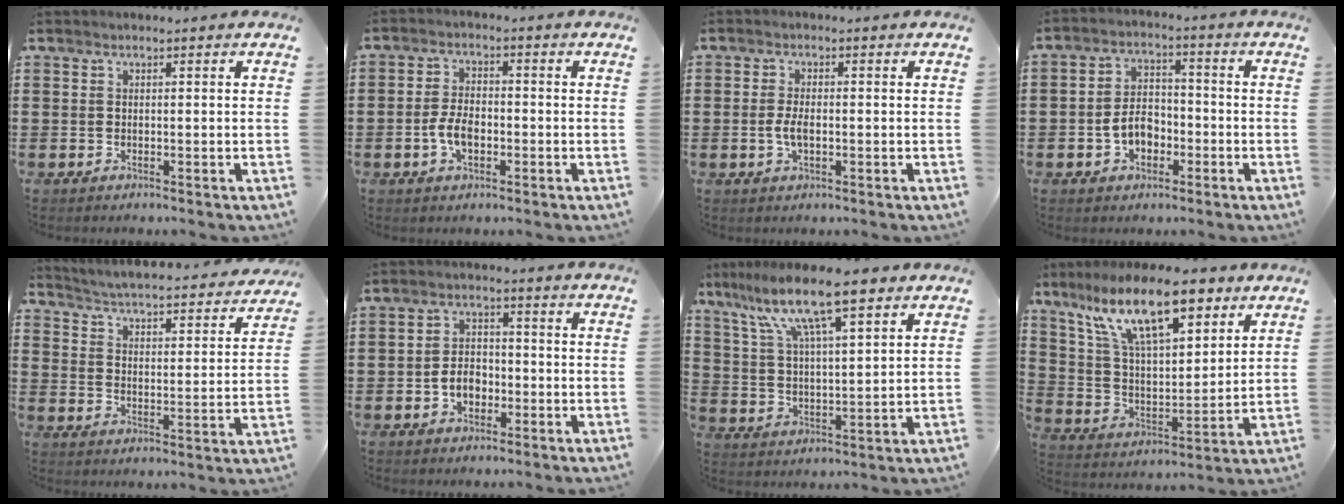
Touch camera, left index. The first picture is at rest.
{"total": 4.7, "force": [-1.2, 2.5, 3.8], "torque": [-0.088, -0.001, -0.027]}
{"total": 3.0, "force": [-0.5, 1.2, 2.7], "torque": [-0.065, -0.005, -0.013]}
{"total": 5.4, "force": [-1.9, 3.6, 3.5], "torque": [-0.078, 0.006, -0.040]}
{"total": 3.6, "force": [3.5, -0.4, 0.7], "torque": [-0.035, -0.036, 0.051]}
{"total": 4.3, "force": [-1.4, 3.0, 2.9], "torque": [-0.063, 0.003, -0.028]}
{"total": 12.6, "force": [8.7, 2.3, 8.8], "torque": [-0.184, -0.019, 0.147]}
{"total": 16.5, "force": [10.2, 5.4, 11.9], "torque": [-0.241, -0.016, 0.178]}